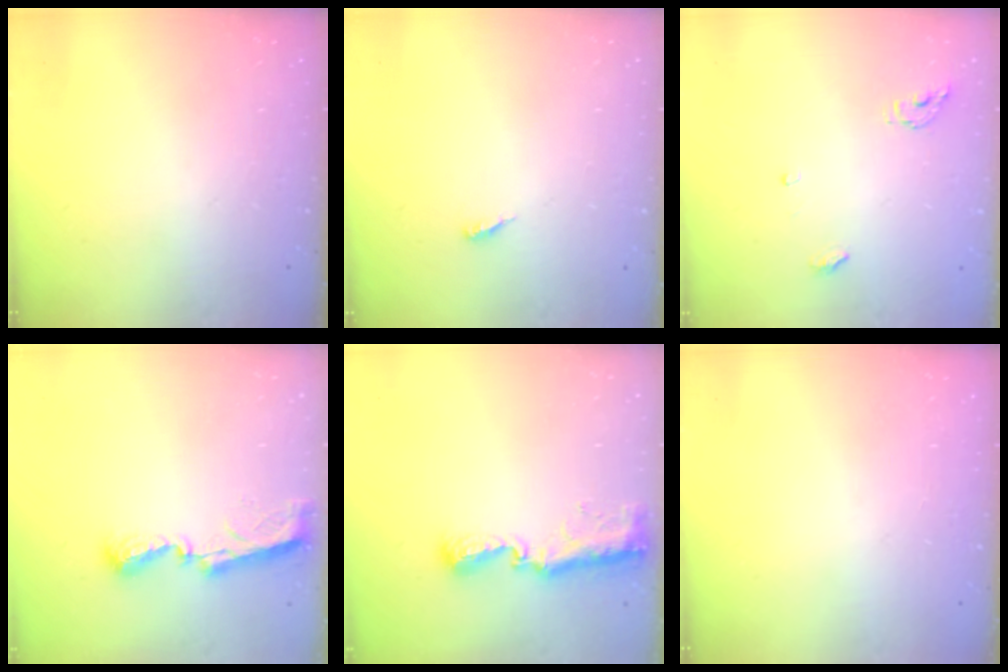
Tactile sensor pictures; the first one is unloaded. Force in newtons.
{"total": 3.0, "press": 3.0, "slide": 0.2}
{"total": 4.3, "press": 4.3, "slide": 0.4}
{"total": 8.6, "press": 8.6, "slide": 0.4}
{"total": 8.6, "press": 8.6, "slide": 0.5}
{"total": 0.0}